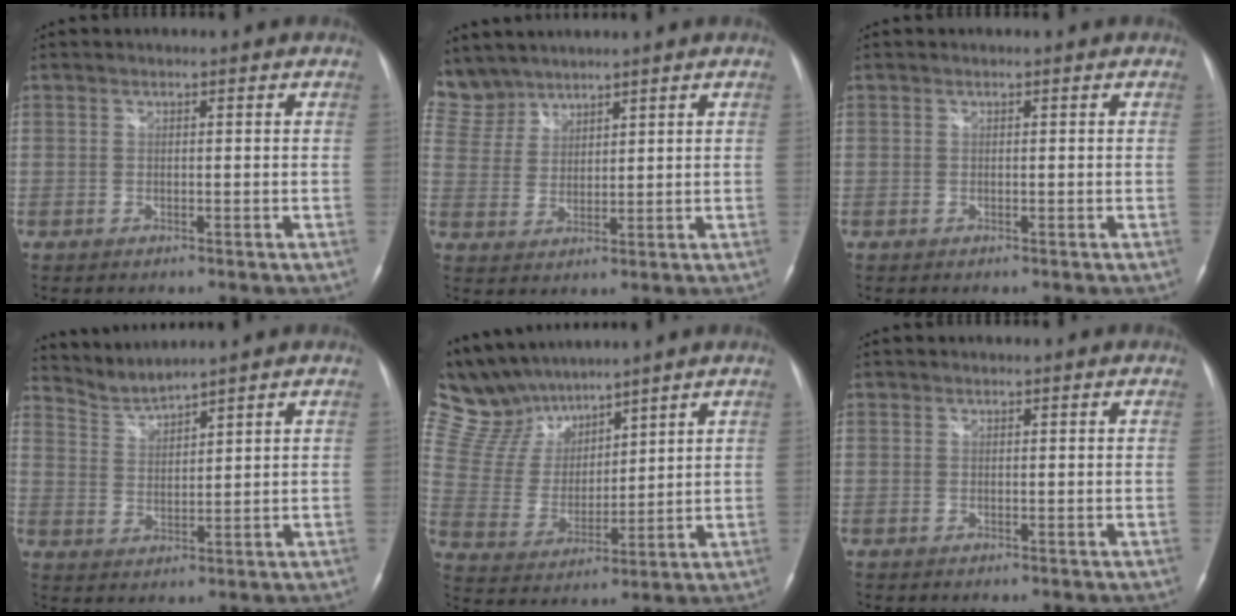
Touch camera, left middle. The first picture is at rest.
{"total": 5.3, "force": [4.6, 2.4, -0.5], "torque": [0.015, 0.009, 0.099]}
{"total": 0.0}
{"total": 4.0, "force": [3.9, -0.9, -0.4], "torque": [0.000, -0.004, 0.087]}
{"total": 11.8, "force": [10.6, 4.0, 3.2], "torque": [-0.087, 0.028, 0.217]}
{"total": 0.0}